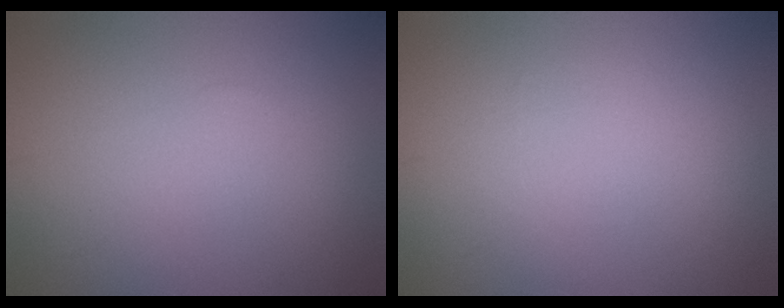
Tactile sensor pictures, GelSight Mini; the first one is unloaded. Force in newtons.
{"total": 0.0}